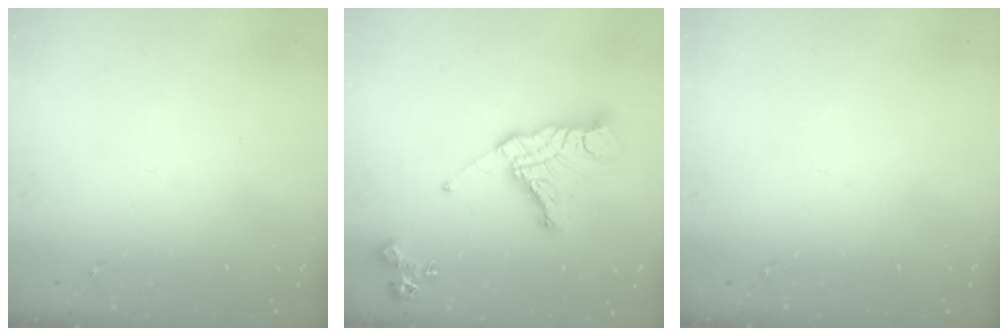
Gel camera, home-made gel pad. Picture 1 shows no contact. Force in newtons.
{"total": 16.0, "press": 15.9, "slide": 1.4}
{"total": 0.0}